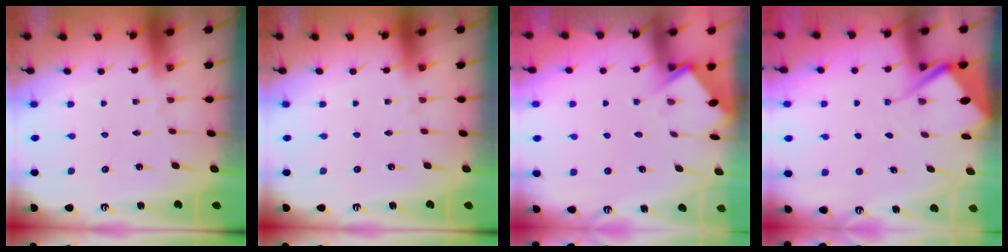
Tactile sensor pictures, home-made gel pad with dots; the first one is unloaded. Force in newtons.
{"total": 0.0}
{"total": 6.1, "press": 6.1, "slide": 0.2}
{"total": 5.7, "press": 5.6, "slide": 0.7}